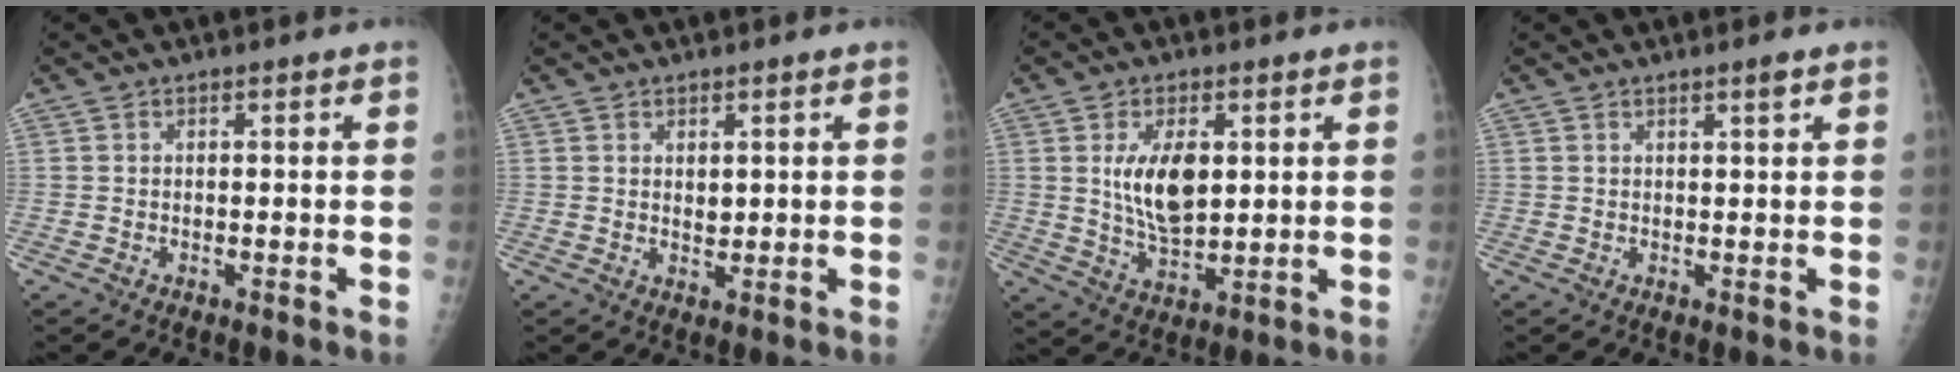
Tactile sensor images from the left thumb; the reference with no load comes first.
{"total": 1.9, "force": [0.8, 1.1, 1.4], "torque": [-0.017, -0.008, 0.016]}
{"total": 10.0, "force": [2.2, 5.2, 8.3], "torque": [-0.133, -0.017, 0.050]}
{"total": 1.4, "force": [0.9, -0.1, 1.0], "torque": [-0.015, -0.007, 0.016]}